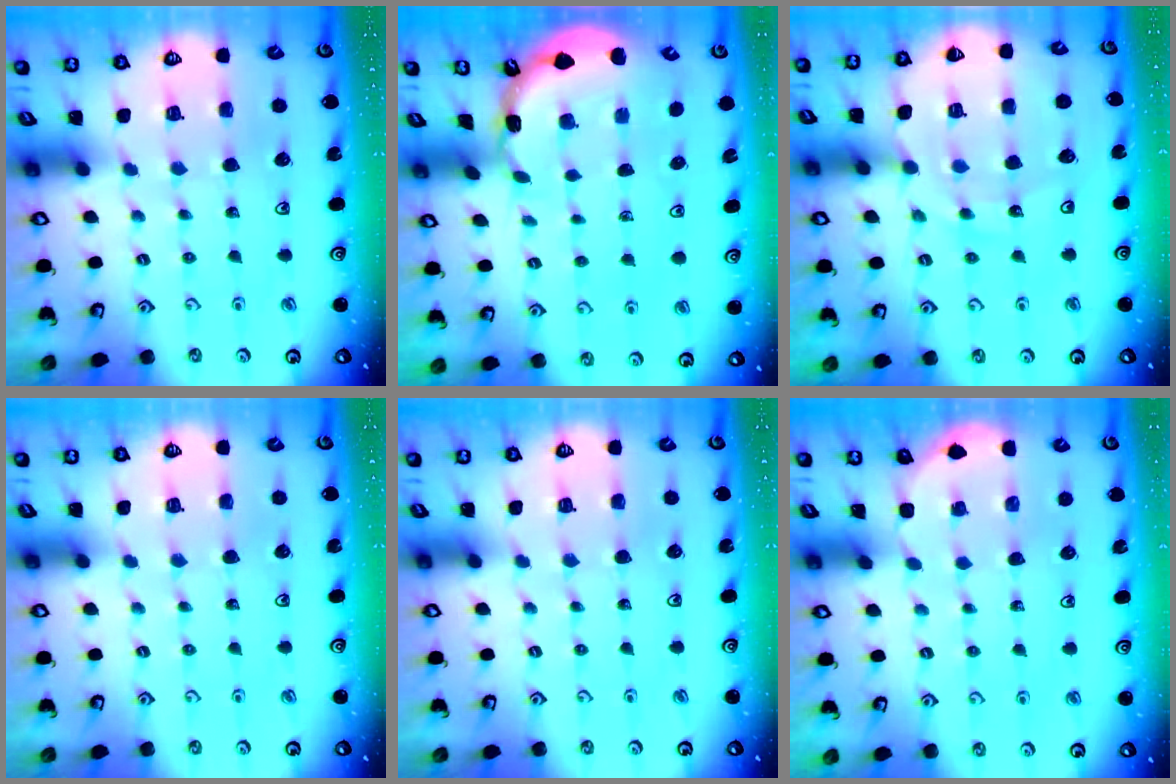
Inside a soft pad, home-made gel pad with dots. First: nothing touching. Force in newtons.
{"total": 1.8, "press": 1.8, "slide": 0.1}
{"total": 12.9, "press": 12.8, "slide": 1.6}
{"total": 0.0}
{"total": 0.0}
{"total": 2.1, "press": 2.1, "slide": 0.2}